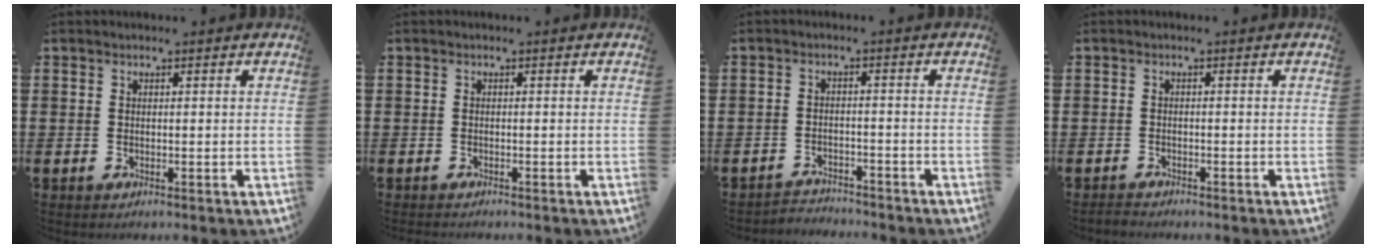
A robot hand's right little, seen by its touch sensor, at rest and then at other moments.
{"total": 0.0}
{"total": 2.3, "force": [-2.3, 0.2, -0.3], "torque": [-0.004, 0.002, -0.051]}
{"total": 0.8, "force": [-0.8, 0.2, 0.1], "torque": [-0.005, 0.000, -0.016]}